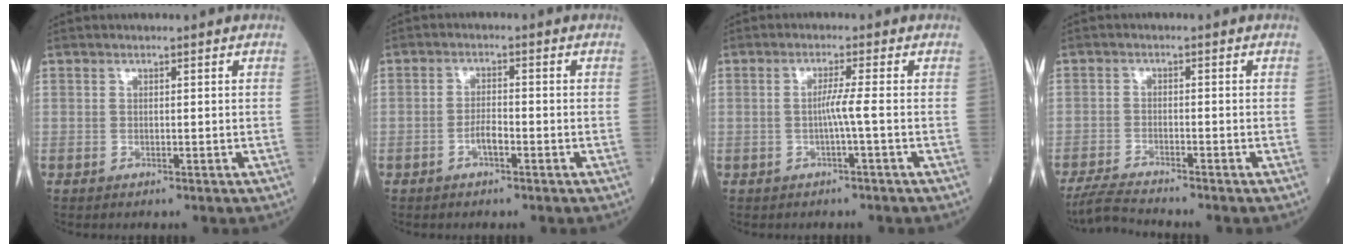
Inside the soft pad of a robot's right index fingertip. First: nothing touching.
{"total": 2.4, "force": [-1.2, 0.7, 2.0], "torque": [-0.033, 0.004, -0.022]}
{"total": 2.5, "force": [-0.7, -0.9, 2.3], "torque": [-0.041, 0.000, -0.015]}
{"total": 4.2, "force": [-4.0, -0.8, 1.1], "torque": [-0.025, -0.022, -0.075]}